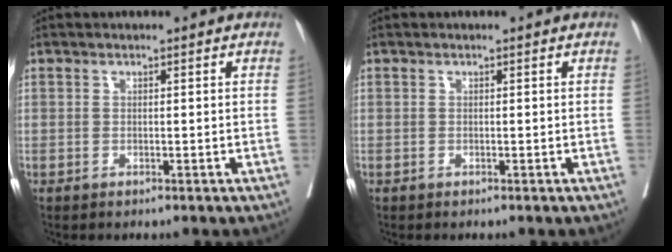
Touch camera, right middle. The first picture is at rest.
{"total": 0.0}